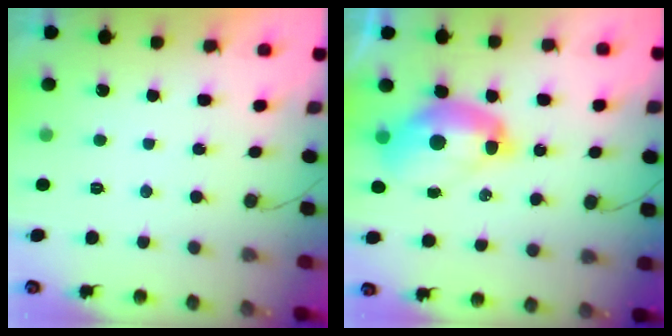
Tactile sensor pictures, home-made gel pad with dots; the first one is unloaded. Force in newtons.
{"total": 11.4, "press": 11.3, "slide": 1.0}